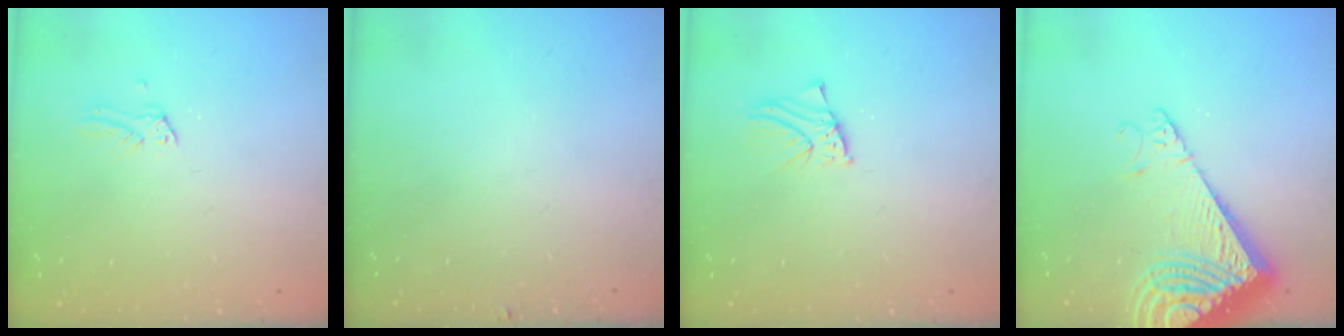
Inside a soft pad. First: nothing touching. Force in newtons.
{"total": 2.8, "press": 2.8, "slide": 0.3}
{"total": 1.9, "press": 1.9, "slide": 0.1}
{"total": 13.3, "press": 13.2, "slide": 1.8}